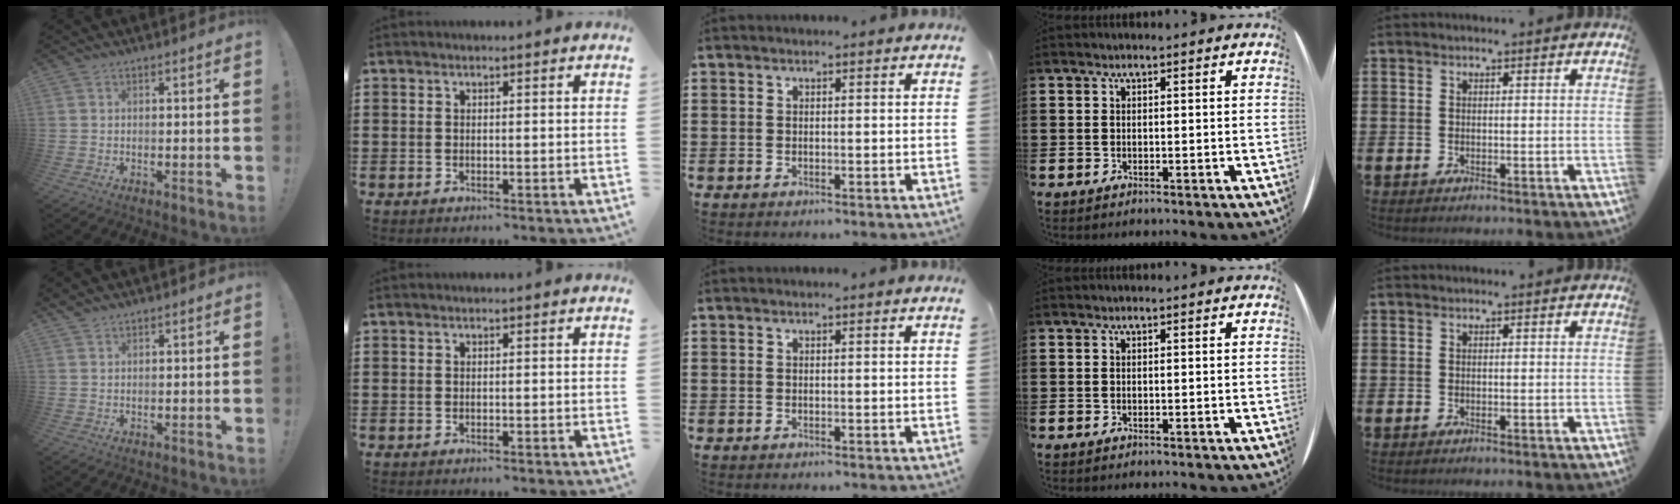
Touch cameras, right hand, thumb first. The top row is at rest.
{"thumb": {"total": 1.0, "force": [1.0, 0.2, 0.3], "torque": [-0.010, 0.000, 0.020]}}